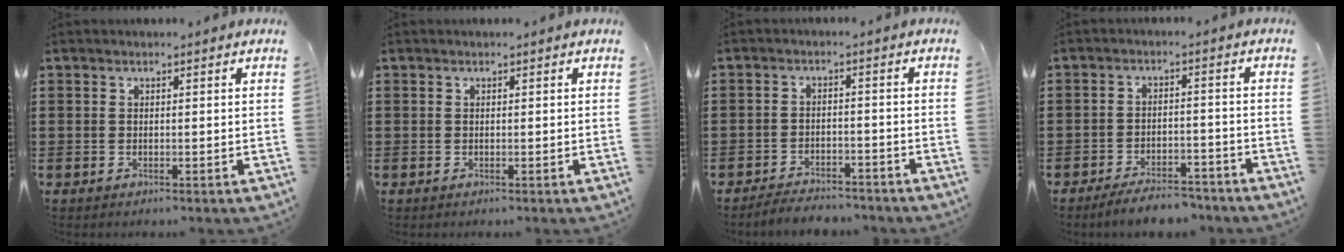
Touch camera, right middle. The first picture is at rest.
{"total": 0.0}
{"total": 3.5, "force": [-3.5, 0.4, 0.1], "torque": [-0.008, 0.001, -0.073]}
{"total": 4.9, "force": [-4.7, 0.6, 1.4], "torque": [-0.029, -0.001, -0.092]}